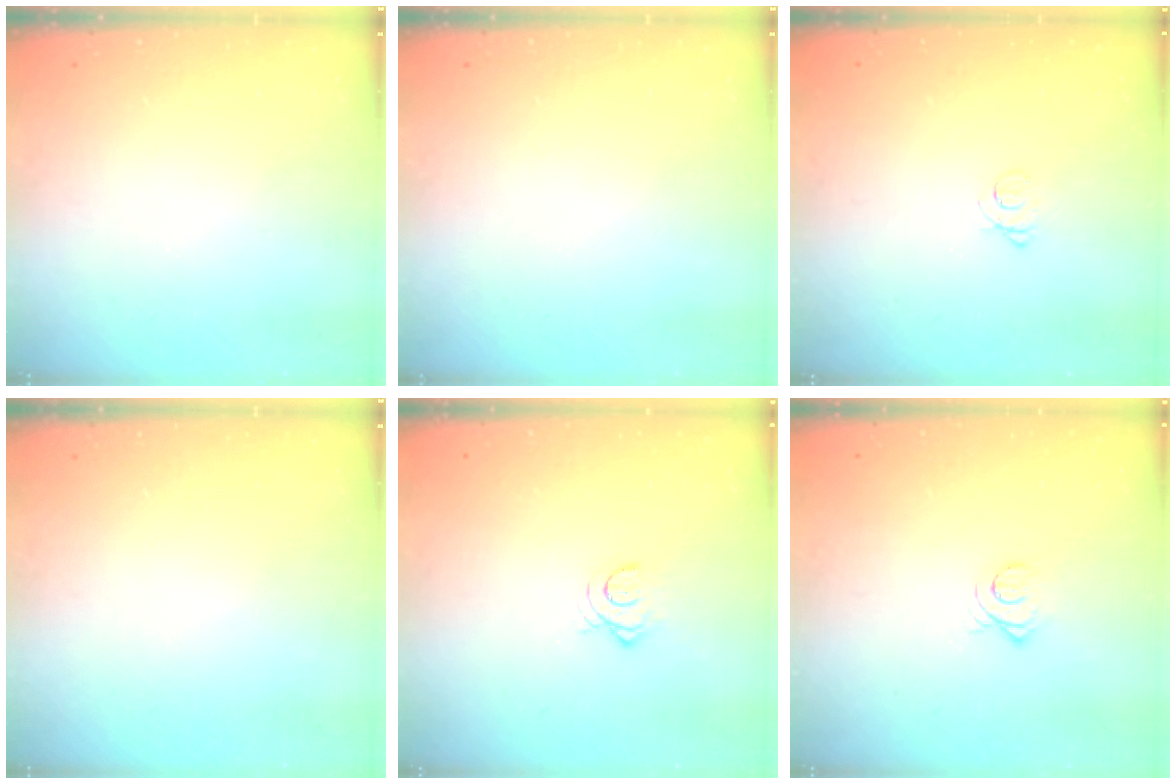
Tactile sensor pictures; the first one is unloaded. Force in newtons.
{"total": 0.0}
{"total": 2.5, "press": 2.5, "slide": 0.3}
{"total": 0.0}
{"total": 4.1, "press": 4.0, "slide": 0.4}
{"total": 3.5, "press": 3.5, "slide": 0.5}